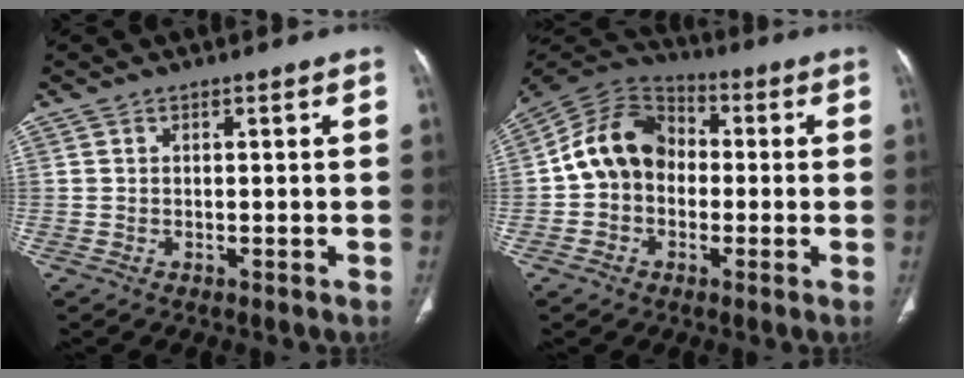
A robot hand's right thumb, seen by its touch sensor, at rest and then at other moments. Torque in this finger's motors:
{"motor_torque": [-0.55, 0.65, -0.16, 0.04, 0.18]}